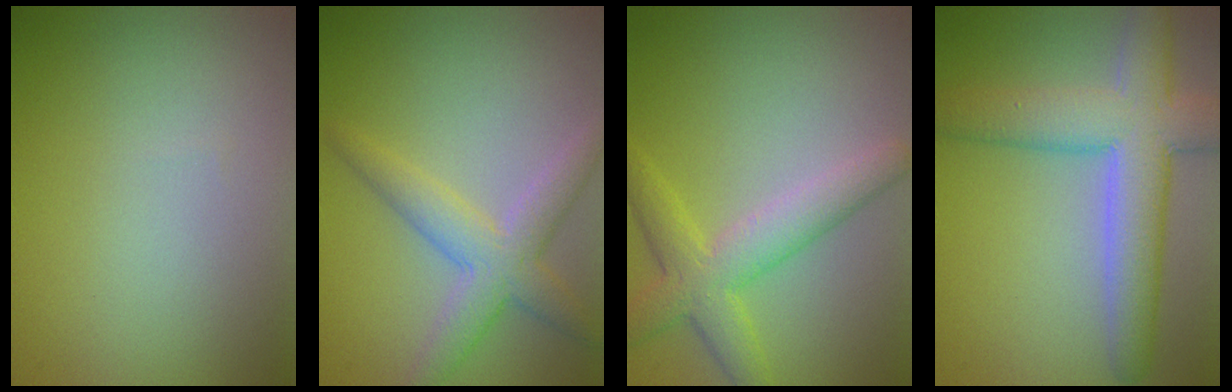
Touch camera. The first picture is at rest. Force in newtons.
{"total": 4.1, "press": 4.1, "slide": 0.1}
{"total": 4.5, "press": 4.5, "slide": 0.1}
{"total": 7.4, "press": 7.4, "slide": 0.6}